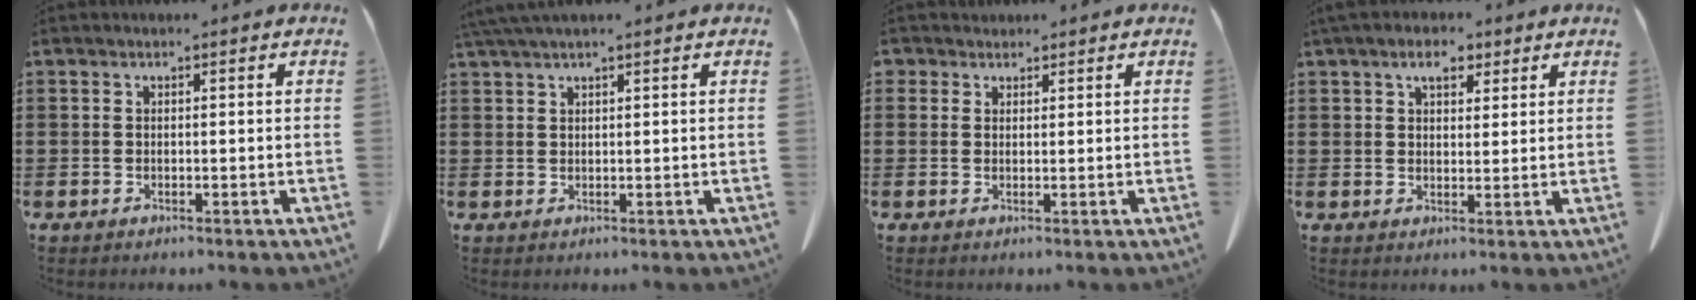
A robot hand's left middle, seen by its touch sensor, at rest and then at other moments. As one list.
[{"total": 2.0, "force": [1.5, 0.0, 1.2], "torque": [-0.027, 0.000, 0.029]}, {"total": 1.7, "force": [1.3, 1.0, 0.2], "torque": [-0.010, 0.004, 0.027]}, {"total": 4.7, "force": [3.1, 2.5, 2.7], "torque": [-0.049, 0.004, 0.050]}]